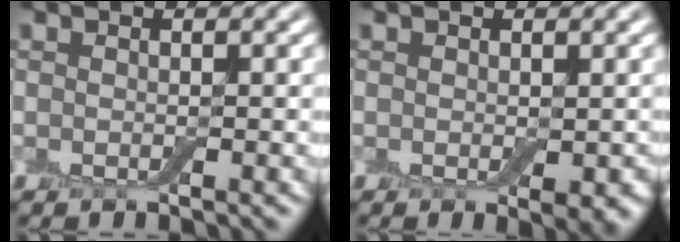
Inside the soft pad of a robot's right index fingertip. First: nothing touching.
{"total": 1.9, "force": [-0.4, 0.7, 1.8], "torque": [-0.021, -0.008, -0.002]}